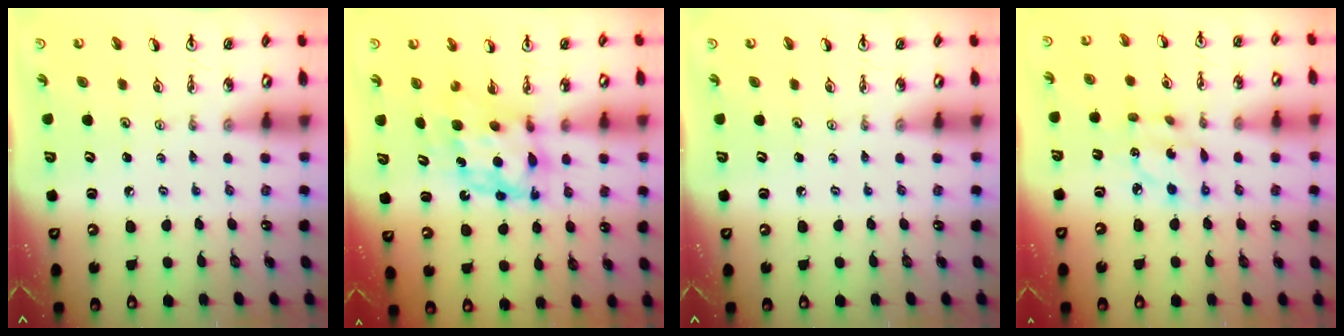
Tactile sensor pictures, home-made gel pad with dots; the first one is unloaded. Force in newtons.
{"total": 7.6, "press": 7.6, "slide": 0.4}
{"total": 0.0}
{"total": 6.8, "press": 6.8, "slide": 0.2}